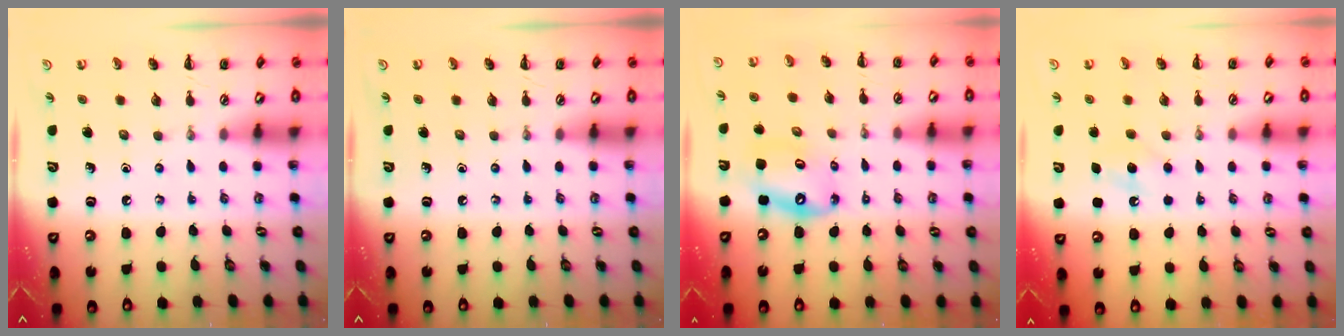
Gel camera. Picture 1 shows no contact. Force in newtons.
{"total": 0.0}
{"total": 10.1, "press": 9.8, "slide": 2.6}
{"total": 6.2, "press": 6.0, "slide": 1.6}